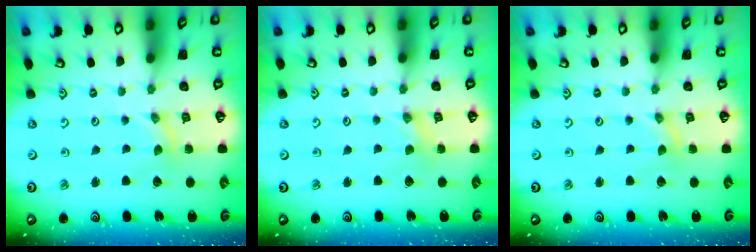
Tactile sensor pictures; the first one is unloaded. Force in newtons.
{"total": 0.0}
{"total": 0.0}